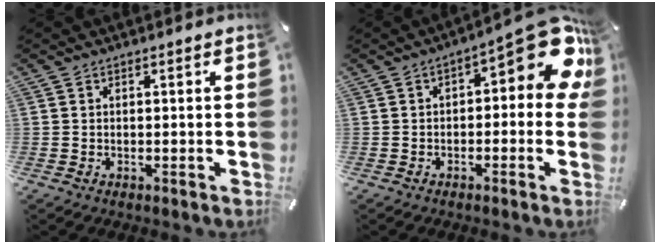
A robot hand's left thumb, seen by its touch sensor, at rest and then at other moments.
{"total": 13.8, "force": [4.9, 5.6, 11.6], "torque": [-0.135, -0.040, 0.079]}